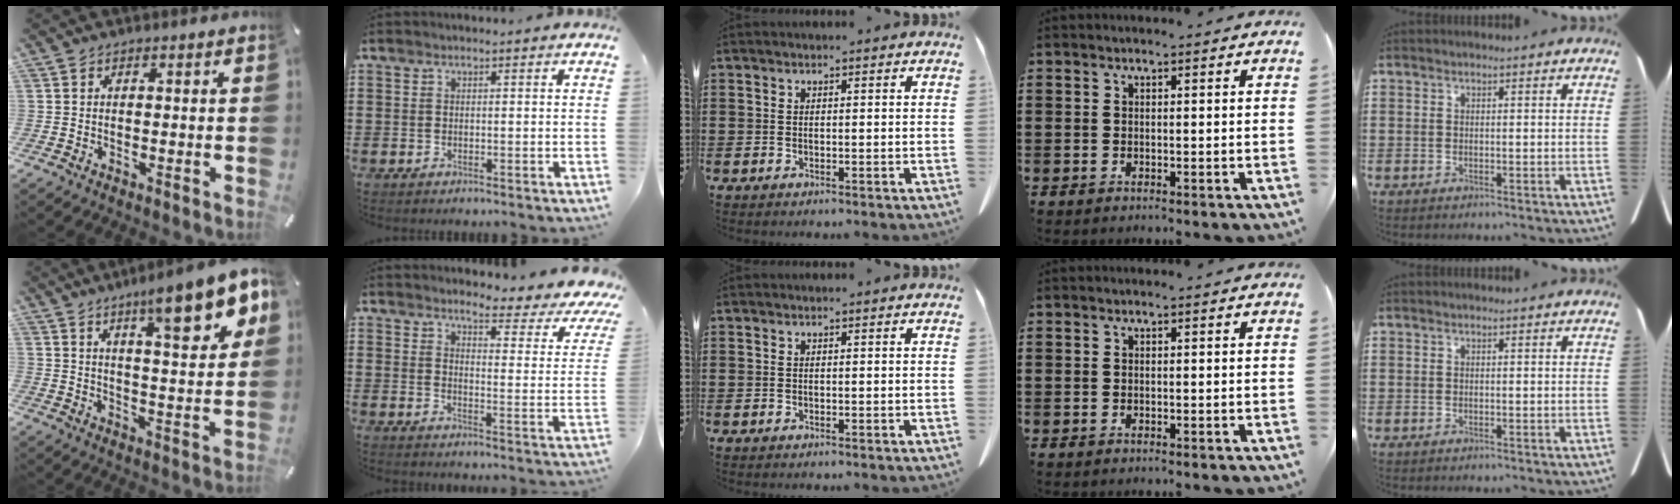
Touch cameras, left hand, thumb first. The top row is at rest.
{"thumb": {"total": 15.2, "force": [9.5, 4.0, 11.2], "torque": [-0.154, -0.052, 0.146]}, "index": {"total": 4.4, "force": [3.6, 0.3, 2.5], "torque": [-0.043, -0.040, 0.049]}}